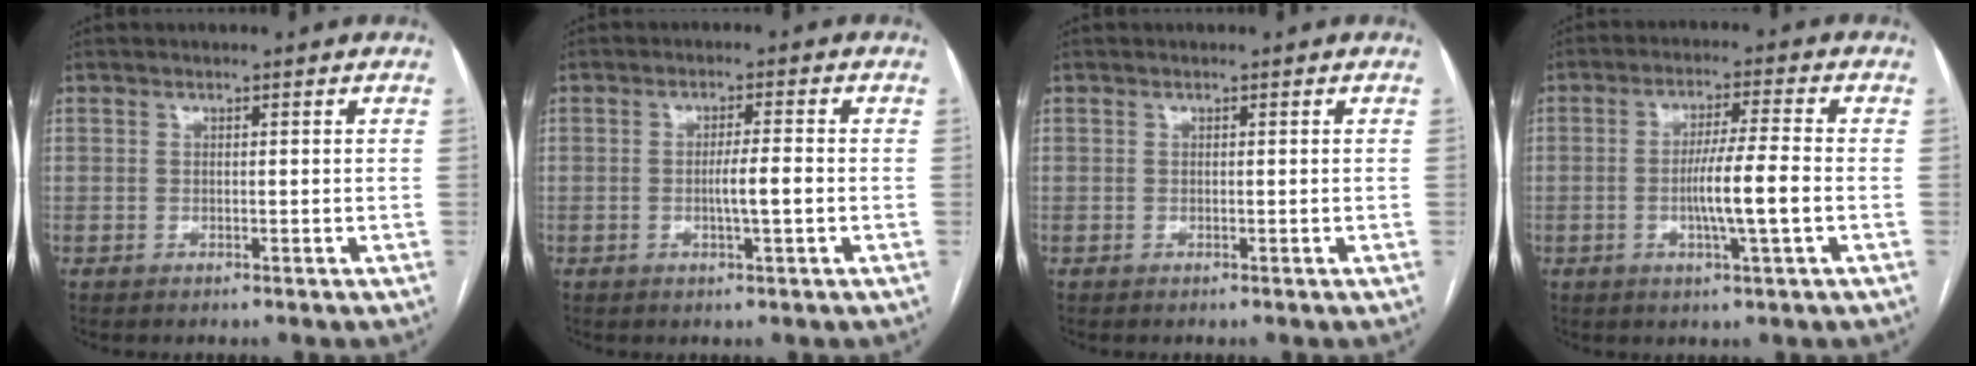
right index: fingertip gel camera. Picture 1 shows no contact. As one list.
[{"total": 3.6, "force": [-0.7, 0.0, 3.6], "torque": [-0.062, -0.003, -0.012]}, {"total": 0.0}, {"total": 7.3, "force": [-1.5, -0.4, 7.2], "torque": [-0.129, -0.004, -0.029]}]